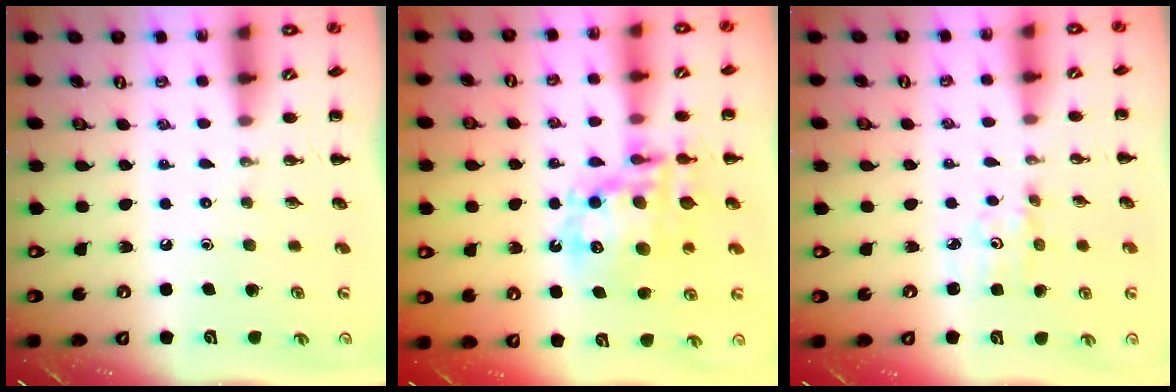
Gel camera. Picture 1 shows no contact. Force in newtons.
{"total": 16.6, "press": 16.2, "slide": 3.6}
{"total": 2.0, "press": 2.0, "slide": 0.2}